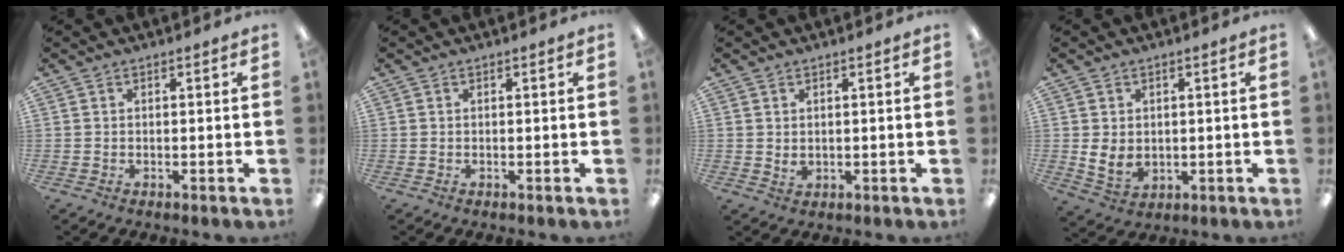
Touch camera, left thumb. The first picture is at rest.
{"total": 0.0}
{"total": 1.8, "force": [0.8, 1.3, 1.0], "torque": [-0.011, -0.001, 0.012]}
{"total": 5.0, "force": [0.6, 4.0, 3.0], "torque": [-0.054, -0.009, 0.012]}